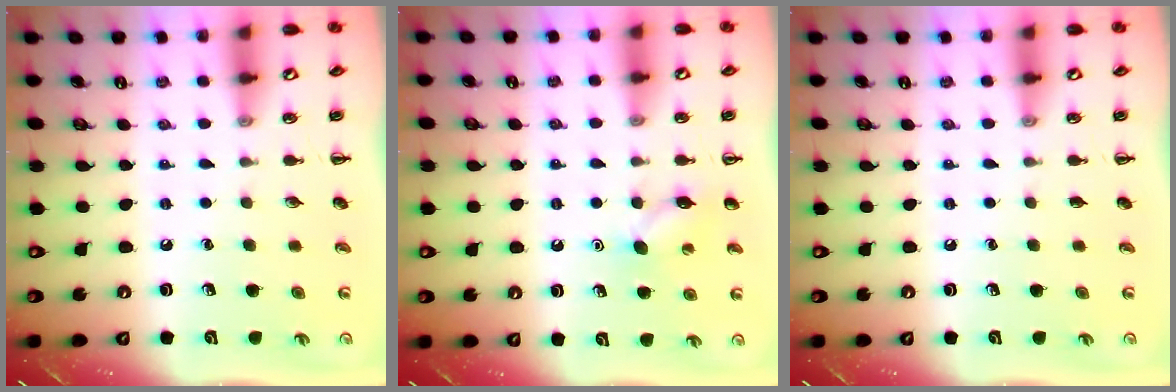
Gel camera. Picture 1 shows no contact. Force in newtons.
{"total": 6.3, "press": 6.1, "slide": 1.6}
{"total": 0.0}